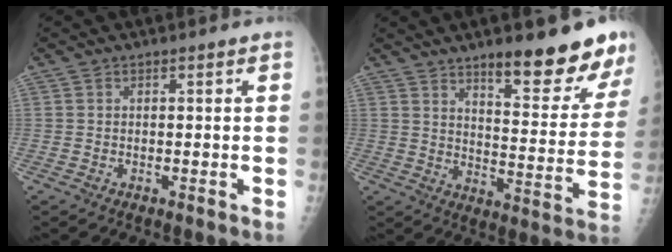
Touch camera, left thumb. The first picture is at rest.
{"total": 17.4, "force": [12.0, 4.1, 11.9], "torque": [-0.121, -0.080, 0.175]}